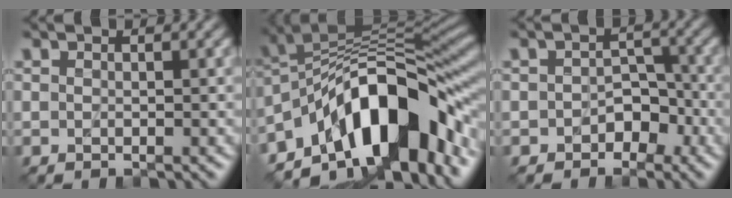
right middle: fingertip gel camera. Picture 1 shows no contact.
{"total": 13.4, "force": [-6.2, 6.2, 10.0], "torque": [-0.133, 0.018, -0.122]}
{"total": 2.8, "force": [-1.4, 2.0, 1.4], "torque": [-0.011, 0.007, -0.021]}